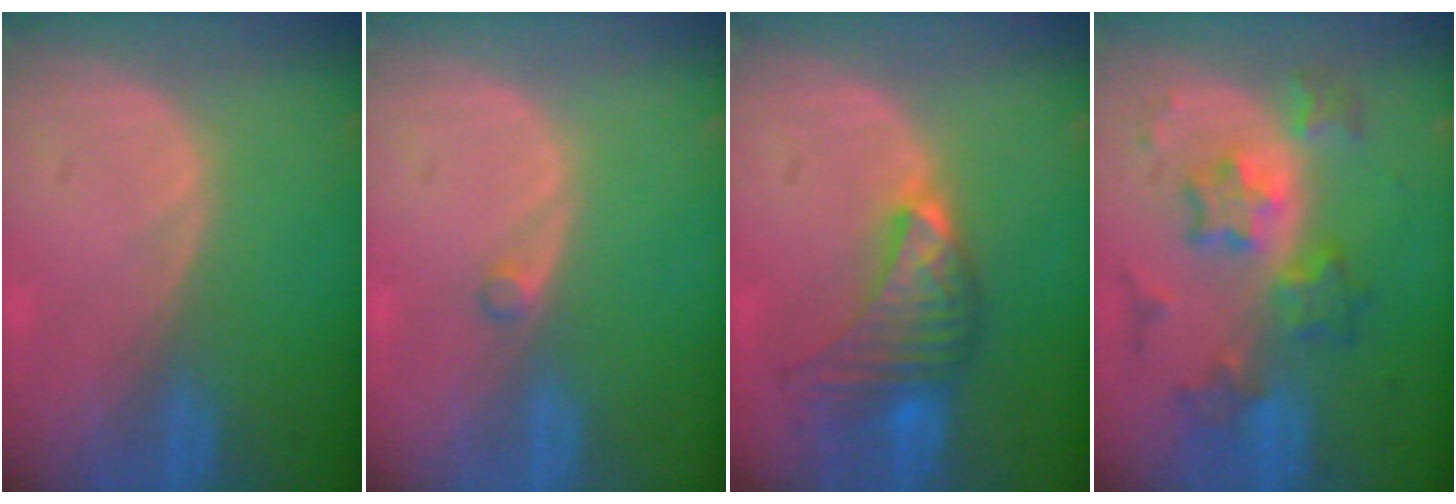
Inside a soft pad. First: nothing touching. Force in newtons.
{"total": 0.9, "press": 0.9, "slide": 0.2}
{"total": 7.2, "press": 7.2, "slide": 0.3}
{"total": 8.0, "press": 8.0, "slide": 0.5}